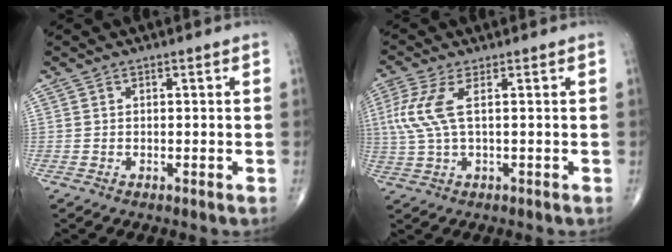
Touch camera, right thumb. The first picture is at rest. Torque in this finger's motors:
{"motor_torque": [-0.48, 0.87, 0.99, 0.23, 0.12]}